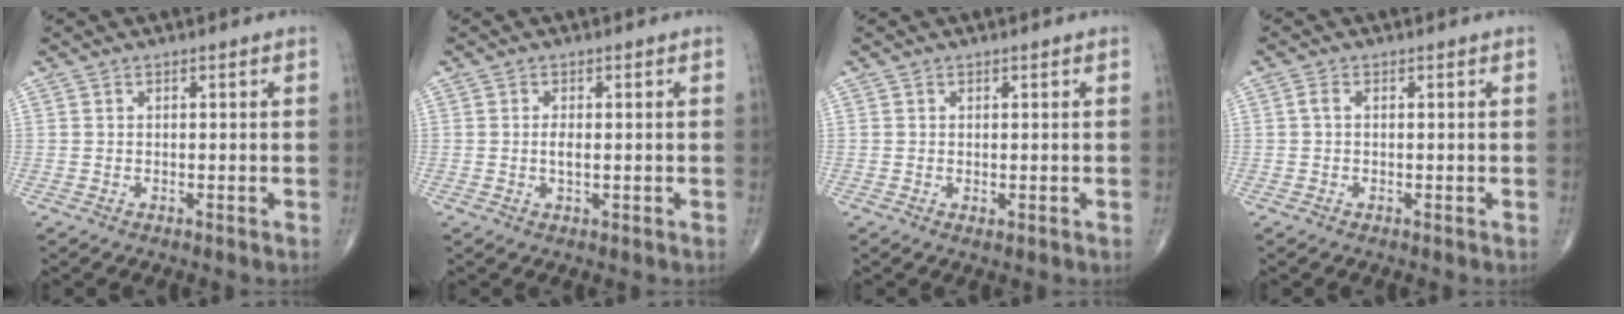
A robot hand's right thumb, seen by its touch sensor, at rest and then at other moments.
{"total": 1.8, "force": [-0.1, 0.6, 1.7], "torque": [-0.034, -0.002, -0.001]}
{"total": 0.7, "force": [-0.1, 0.3, 0.6], "torque": [-0.009, -0.003, -0.001]}
{"total": 1.1, "force": [0.0, 0.5, 0.9], "torque": [-0.020, 0.000, -0.003]}